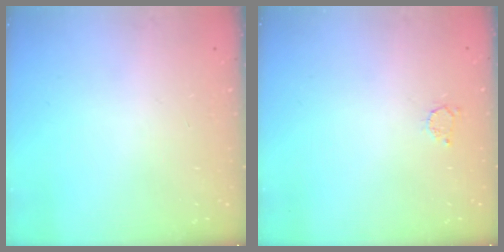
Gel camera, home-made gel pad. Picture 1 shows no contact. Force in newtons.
{"total": 2.4, "press": 2.4, "slide": 0.4}